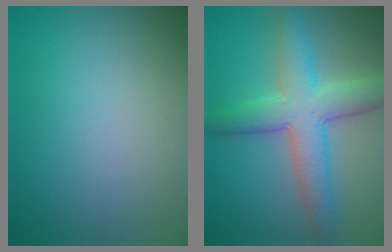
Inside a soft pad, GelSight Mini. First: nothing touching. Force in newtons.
{"total": 6.7, "press": 6.7, "slide": 0.1}